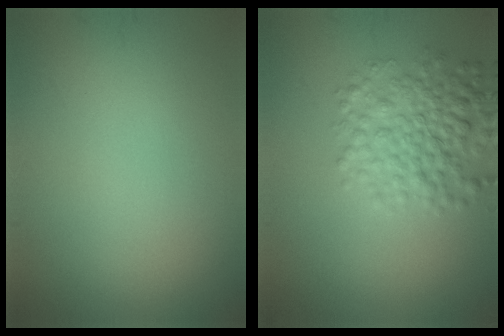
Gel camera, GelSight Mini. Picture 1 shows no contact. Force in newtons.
{"total": 5.2, "press": 5.2, "slide": 0.1}